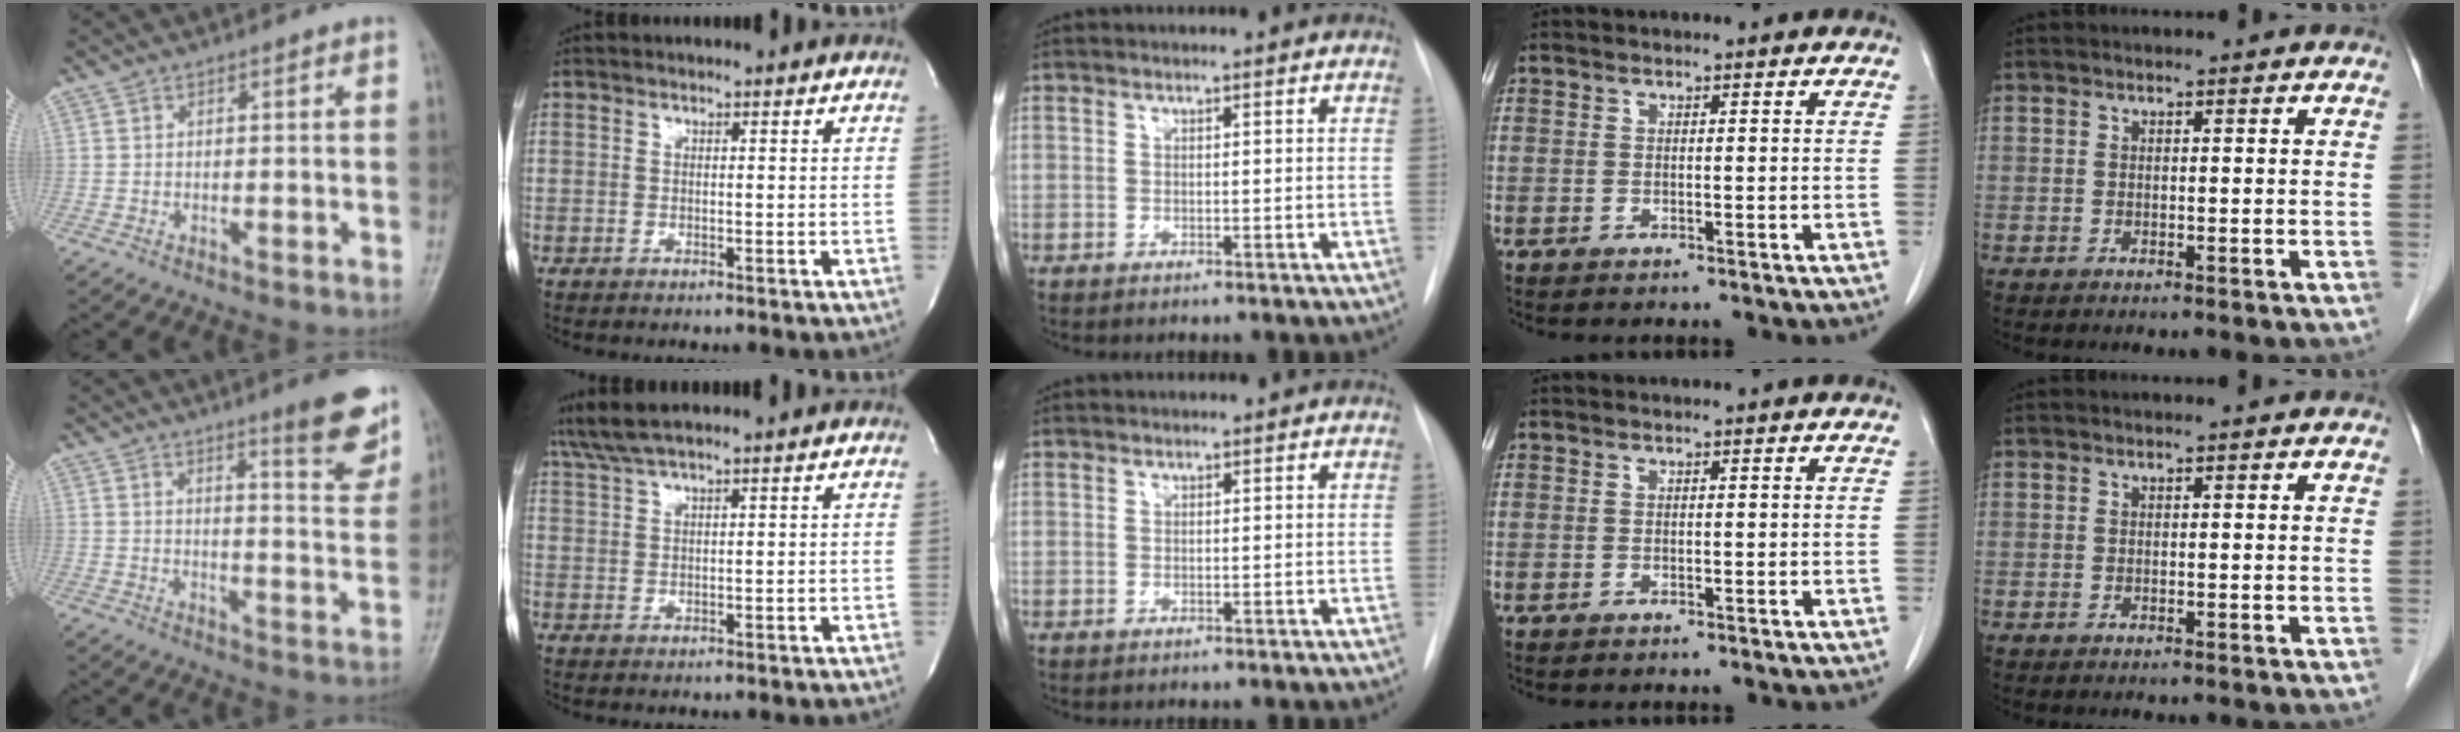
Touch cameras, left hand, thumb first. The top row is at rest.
{"thumb": {"total": 10.2, "force": [6.7, 1.6, 7.5], "torque": [-0.075, -0.045, 0.091]}, "index": {"total": 4.3, "force": [3.7, -0.6, 2.1], "torque": [-0.055, 0.019, 0.079]}, "middle": {"total": 0.6, "force": [0.5, 0.3, 0.0], "torque": [0.001, -0.001, 0.006]}}